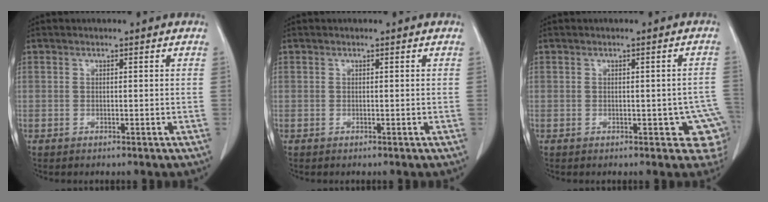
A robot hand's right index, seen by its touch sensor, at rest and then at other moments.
{"total": 0.0}
{"total": 6.0, "force": [-1.4, 2.8, 5.1], "torque": [-0.035, 0.012, -0.013]}